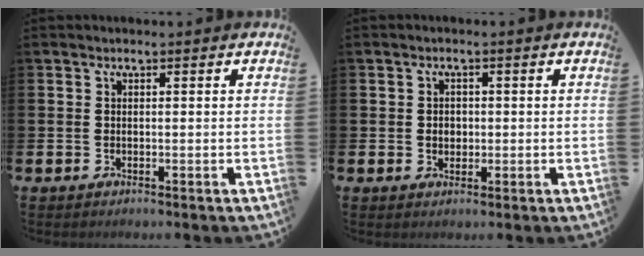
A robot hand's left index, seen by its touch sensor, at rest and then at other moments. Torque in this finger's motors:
{"motor_torque": [0.64, 0.00, 0.16, 0.07]}